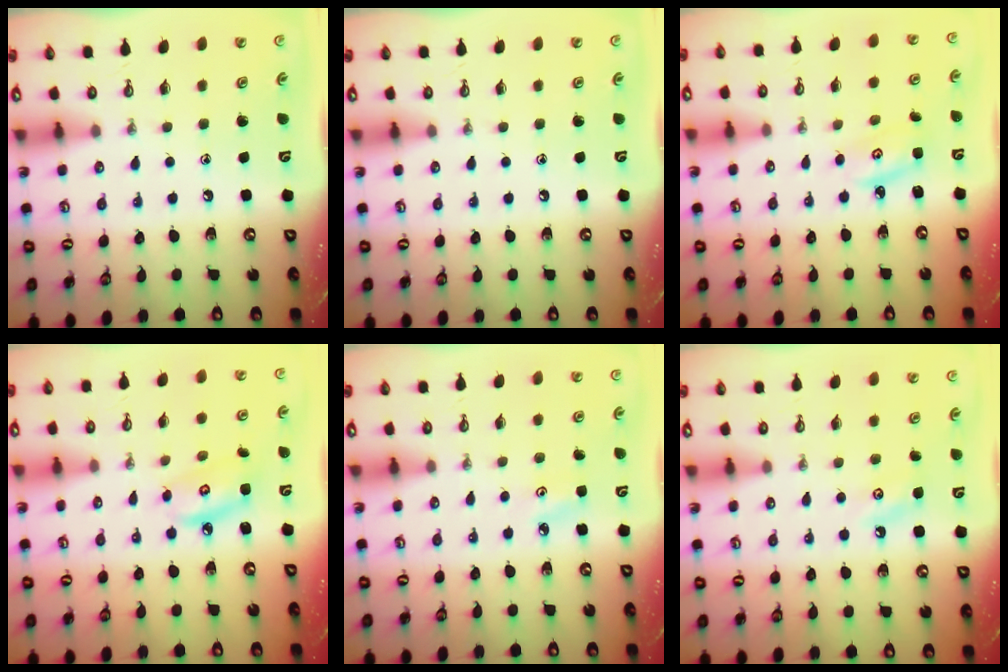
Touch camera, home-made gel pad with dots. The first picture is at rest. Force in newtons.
{"total": 0.0}
{"total": 2.4, "press": 2.4, "slide": 0.2}
{"total": 6.0, "press": 6.0, "slide": 0.4}
{"total": 3.5, "press": 3.5, "slide": 0.3}
{"total": 4.3, "press": 4.3, "slide": 0.6}